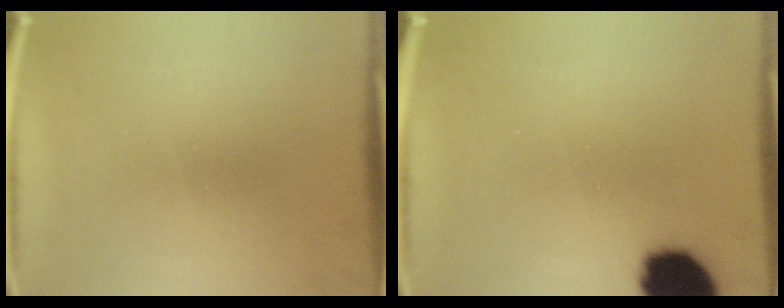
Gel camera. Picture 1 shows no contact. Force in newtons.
{"total": 14.1}